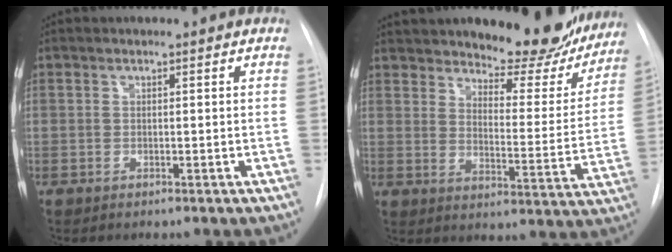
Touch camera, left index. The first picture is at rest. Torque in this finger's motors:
{"motor_torque": [0.37, -0.78, 0.91, 0.18]}